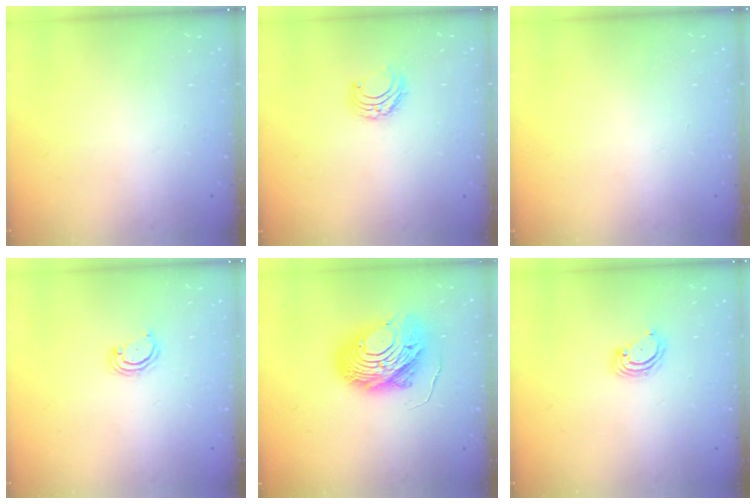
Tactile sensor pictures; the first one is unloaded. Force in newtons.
{"total": 6.3, "press": 6.3, "slide": 0.5}
{"total": 0.0}
{"total": 2.9, "press": 2.9, "slide": 0.3}
{"total": 14.3, "press": 14.3, "slide": 1.4}
{"total": 3.3, "press": 3.3, "slide": 0.3}